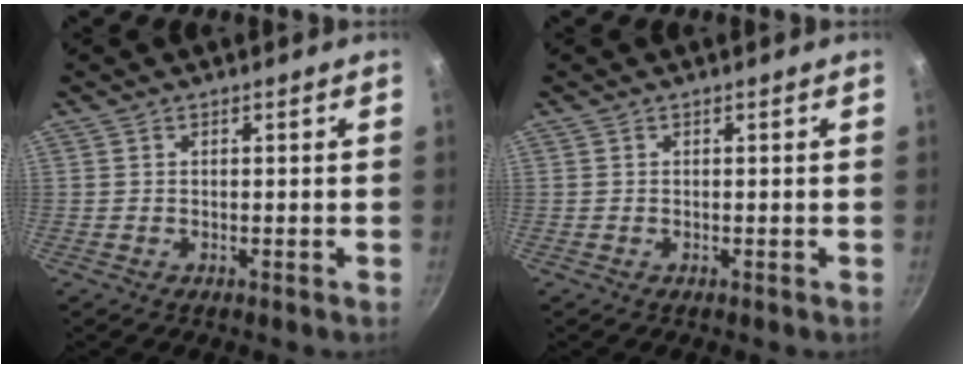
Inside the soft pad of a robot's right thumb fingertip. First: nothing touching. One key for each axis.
{"total": 0.0}